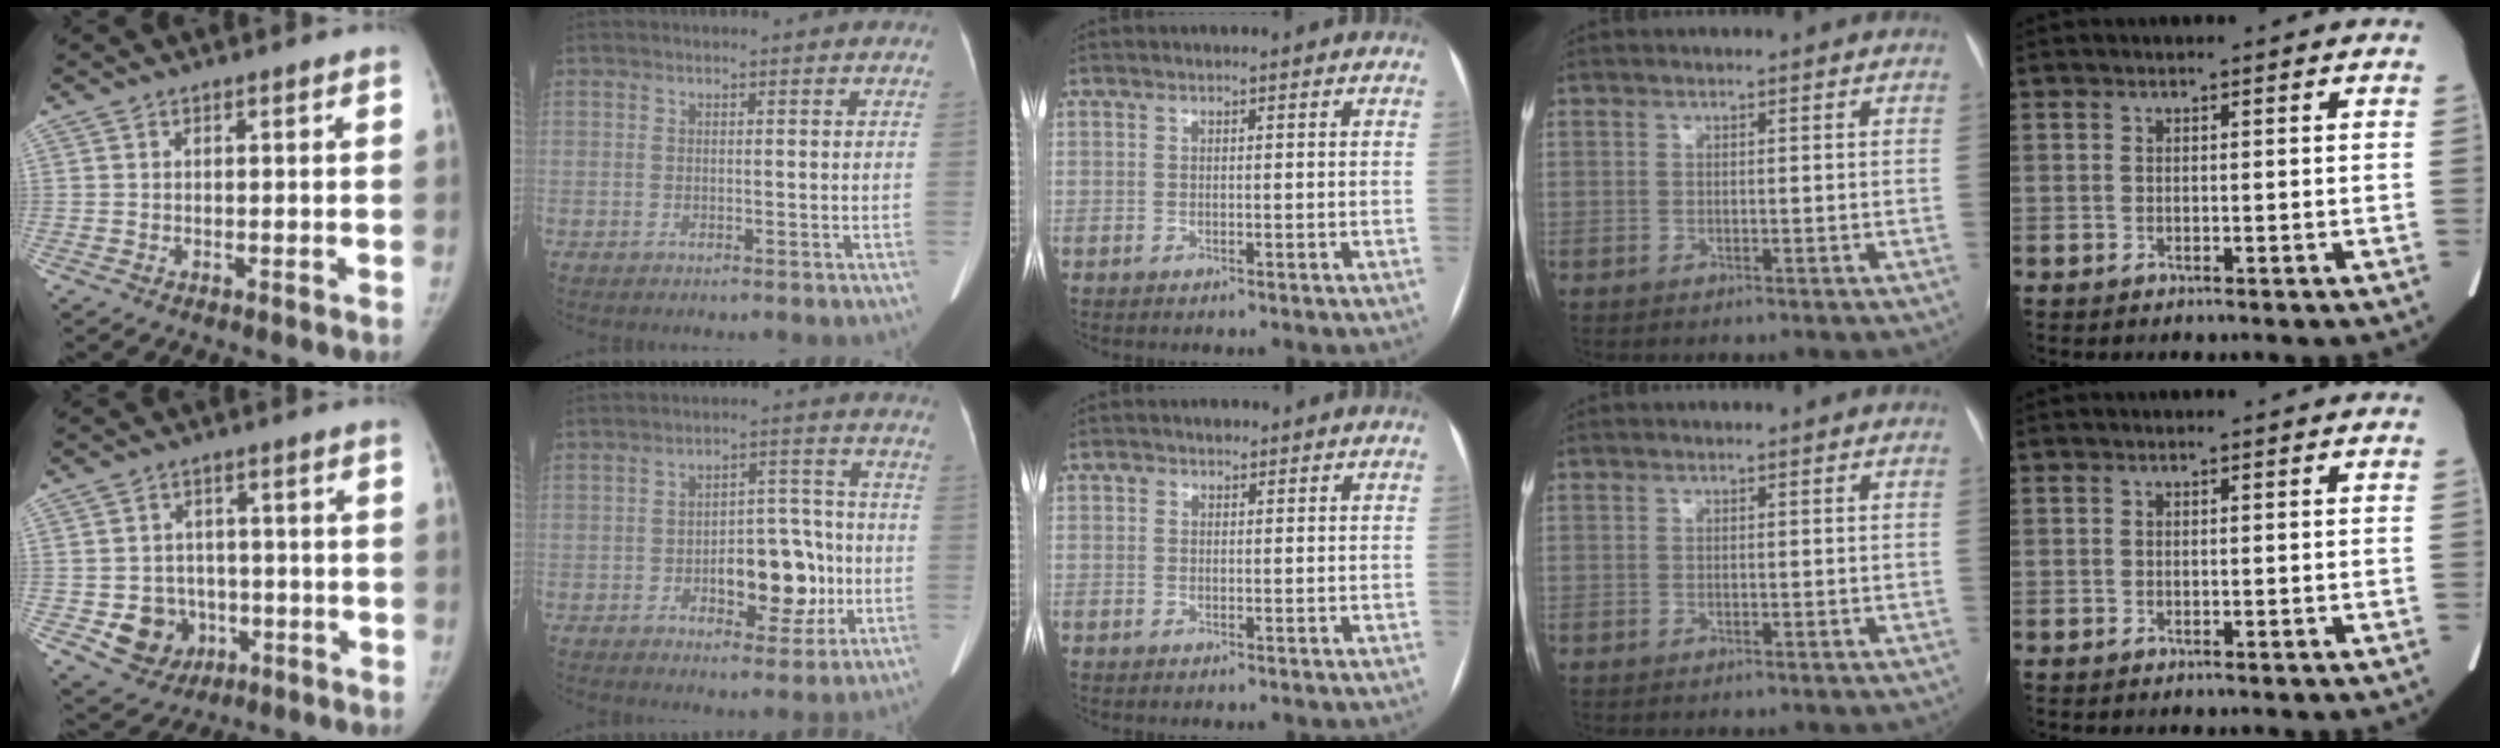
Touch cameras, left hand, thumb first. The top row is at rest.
{"thumb": {"total": 9.2, "force": [-2.6, 8.1, 3.4], "torque": [-0.024, 0.015, -0.029]}, "index": {"total": 9.6, "force": [-3.1, 4.8, 7.7], "torque": [-0.102, 0.007, -0.042]}, "middle": {"total": 1.0, "force": [0.6, 0.8, 0.2], "torque": [0.001, 0.001, 0.004]}}